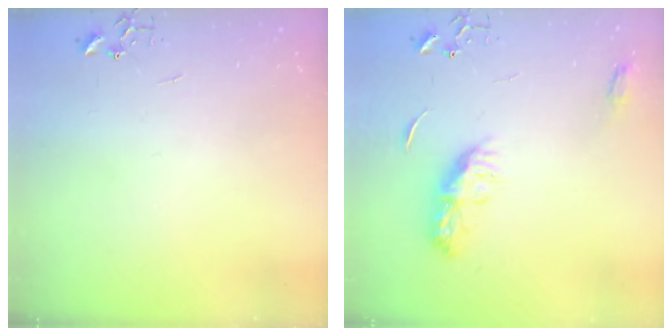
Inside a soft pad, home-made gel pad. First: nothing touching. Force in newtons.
{"total": 9.1, "press": 9.1, "slide": 0.1}